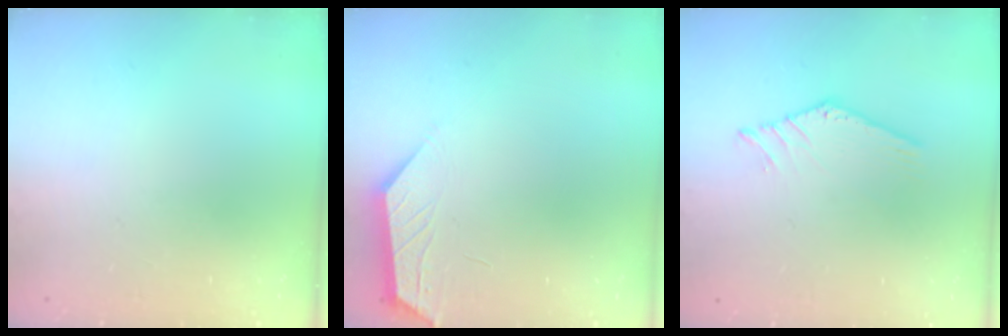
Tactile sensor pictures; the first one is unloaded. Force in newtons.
{"total": 1.6, "press": 1.6, "slide": 0.4}
{"total": 0.0}